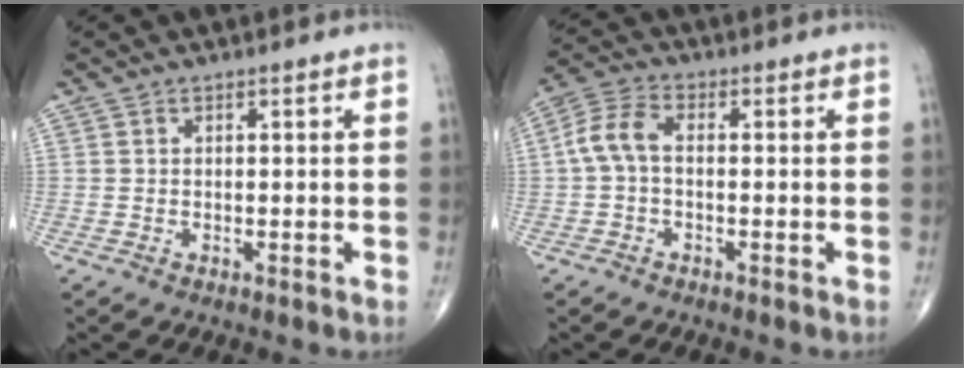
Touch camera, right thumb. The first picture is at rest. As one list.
[{"total": 6.0, "force": [-0.2, 3.4, 4.9], "torque": [-0.106, 0.021, -0.014]}]